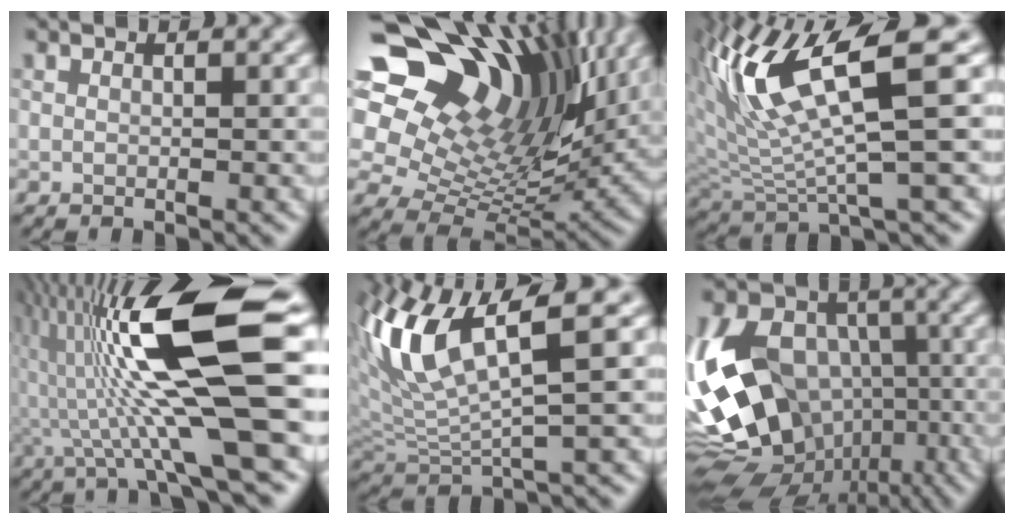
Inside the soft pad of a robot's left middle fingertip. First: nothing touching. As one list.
[{"total": 14.7, "force": [7.5, 9.3, 8.6], "torque": [-0.174, 0.042, 0.132]}, {"total": 9.1, "force": [2.6, 2.0, 8.5], "torque": [-0.159, 0.008, 0.057]}, {"total": 13.1, "force": [-0.1, 2.1, 13.0], "torque": [-0.236, 0.024, 0.001]}, {"total": 8.1, "force": [2.2, 2.1, 7.5], "torque": [-0.164, 0.009, 0.050]}, {"total": 15.8, "force": [-3.9, 11.4, 10.2], "torque": [-0.195, 0.013, -0.064]}]